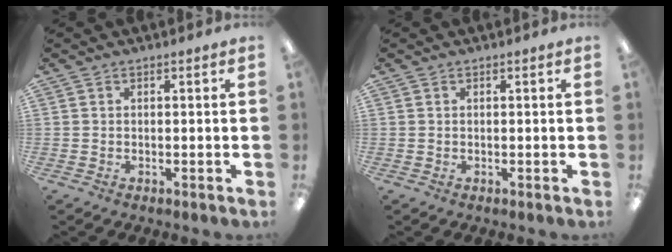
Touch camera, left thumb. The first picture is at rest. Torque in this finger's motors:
{"motor_torque": [-0.06, 0.02, -0.20, 0.05, 0.00]}